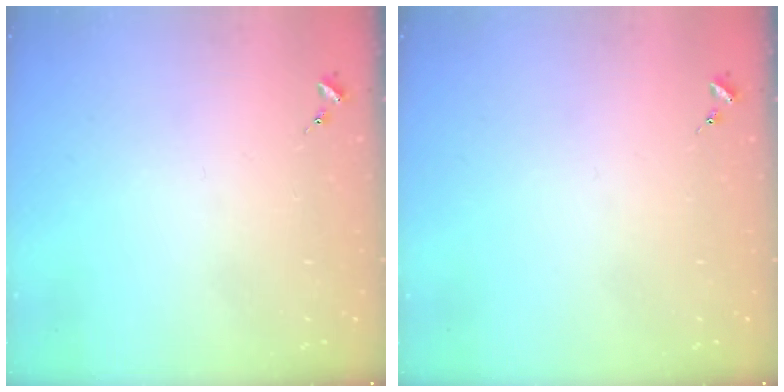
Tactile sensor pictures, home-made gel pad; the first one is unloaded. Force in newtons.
{"total": 0.0}